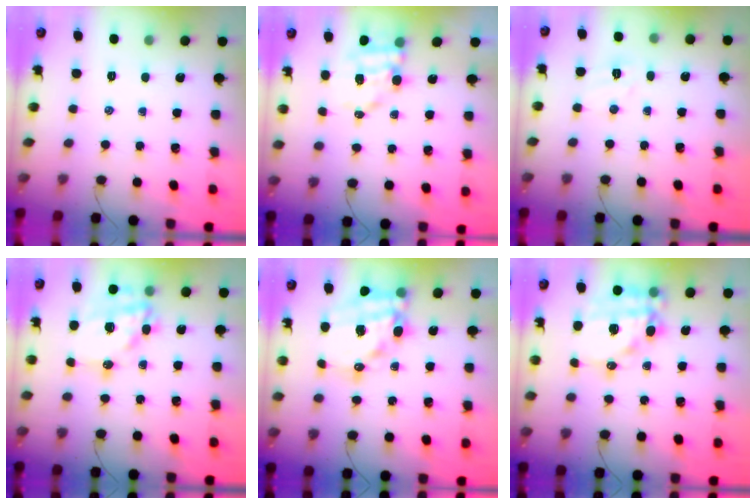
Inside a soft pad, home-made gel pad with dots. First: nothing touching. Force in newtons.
{"total": 7.3, "press": 7.2, "slide": 0.8}
{"total": 5.1, "press": 5.0, "slide": 1.1}
{"total": 18.2, "press": 17.8, "slide": 4.0}
{"total": 17.4, "press": 17.0, "slide": 4.0}
{"total": 16.1, "press": 15.7, "slide": 3.9}